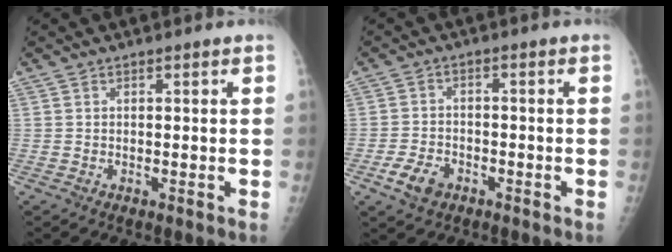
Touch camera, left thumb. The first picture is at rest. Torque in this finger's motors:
{"motor_torque": [-0.43, 1.20, 0.34, 0.17, 0.02]}